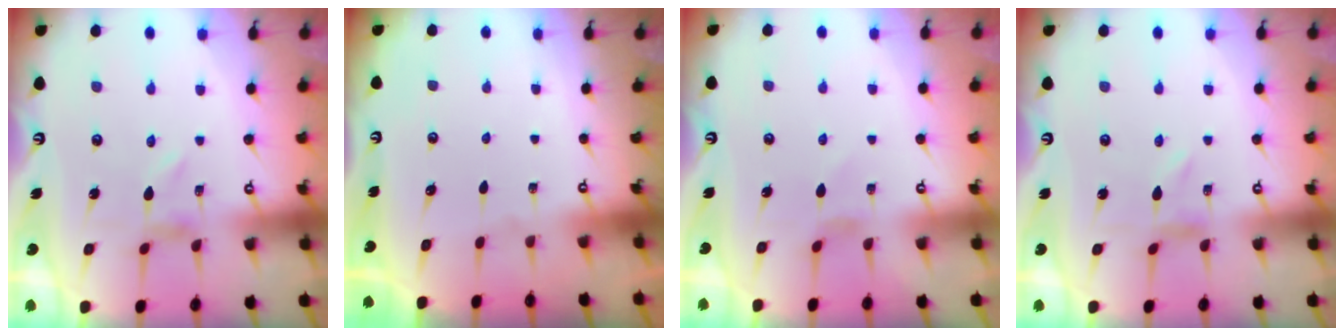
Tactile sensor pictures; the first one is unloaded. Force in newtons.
{"total": 0.0}
{"total": 2.5, "press": 2.5, "slide": 0.5}
{"total": 0.0}